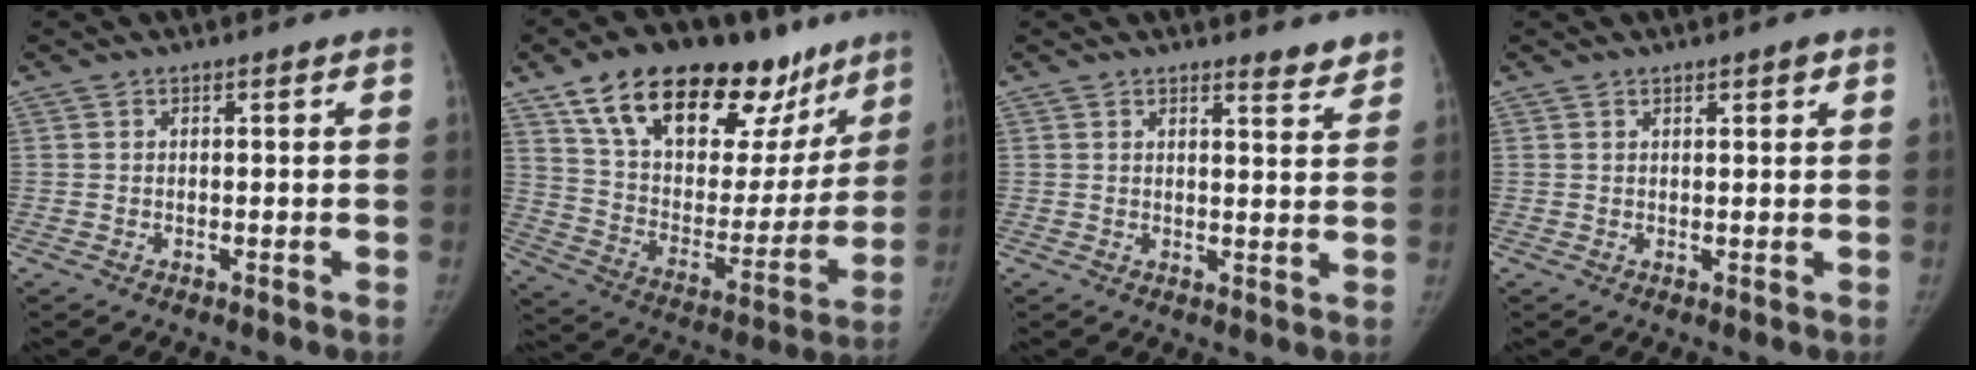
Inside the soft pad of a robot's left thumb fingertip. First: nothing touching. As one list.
[{"total": 32.1, "force": [20.1, 15.8, 19.4], "torque": [-0.254, -0.032, 0.320]}, {"total": 4.0, "force": [3.6, 1.0, 1.6], "torque": [-0.006, -0.028, 0.041]}, {"total": 1.5, "force": [1.0, 0.4, 1.1], "torque": [-0.010, -0.005, 0.016]}]